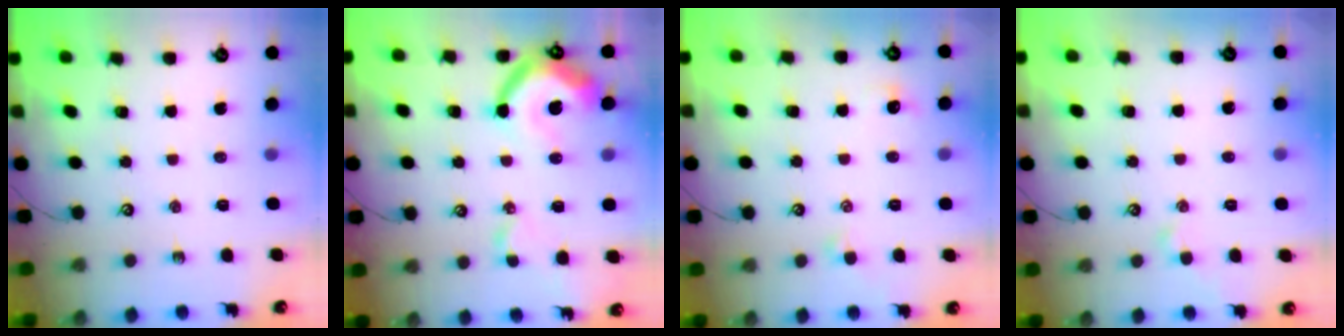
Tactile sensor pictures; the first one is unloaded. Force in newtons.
{"total": 15.2, "press": 15.0, "slide": 2.2}
{"total": 1.0, "press": 0.8, "slide": 0.7}
{"total": 2.0, "press": 2.0, "slide": 0.4}